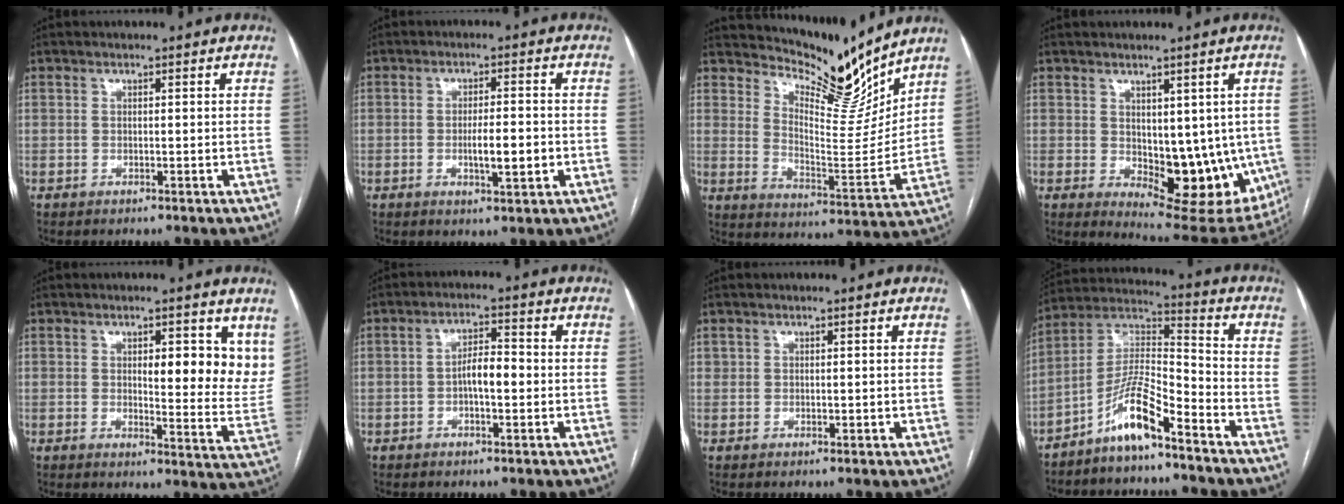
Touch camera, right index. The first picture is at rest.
{"total": 5.2, "force": [-1.1, 1.0, 5.0], "torque": [-0.085, -0.005, -0.015]}
{"total": 11.2, "force": [10.8, 1.4, 2.6], "torque": [-0.052, -0.042, 0.175]}
{"total": 14.1, "force": [-1.6, 7.3, 12.0], "torque": [-0.145, -0.011, -0.003]}
{"total": 10.4, "force": [4.6, 3.4, 8.7], "torque": [-0.097, -0.016, 0.059]}
{"total": 5.0, "force": [-0.7, 1.2, 4.8], "torque": [-0.091, 0.010, -0.014]}
{"total": 1.3, "force": [0.5, 1.1, 0.4], "torque": [-0.002, 0.004, 0.010]}
{"total": 10.1, "force": [-6.9, 1.4, 7.3], "torque": [-0.153, 0.013, -0.135]}